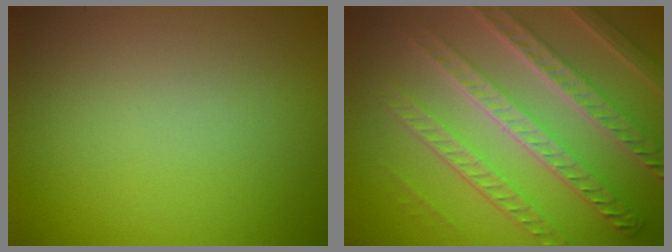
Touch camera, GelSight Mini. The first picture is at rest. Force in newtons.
{"total": 8.4, "press": 6.2, "slide": 5.8}